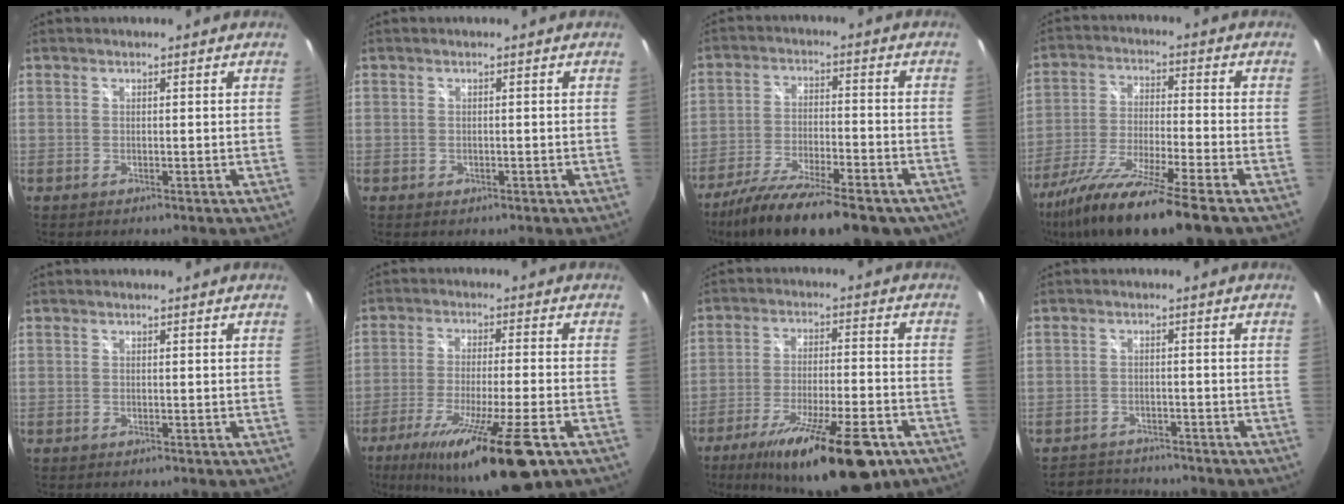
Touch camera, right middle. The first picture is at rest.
{"total": 0.6, "force": [-0.1, 0.5, 0.1], "torque": [-0.001, -0.003, -0.001]}
{"total": 21.4, "force": [-16.3, 6.2, 12.4], "torque": [-0.224, -0.050, -0.248]}
{"total": 17.3, "force": [-12.5, 1.0, 11.9], "torque": [-0.237, -0.049, -0.224]}
{"total": 0.0}
{"total": 18.1, "force": [-10.4, 2.0, 14.7], "torque": [-0.269, -0.057, -0.169]}
{"total": 20.2, "force": [-12.9, 5.1, 14.6], "torque": [-0.249, -0.037, -0.197]}
{"total": 4.5, "force": [-4.2, 1.7, -0.1], "torque": [-0.012, 0.014, -0.070]}